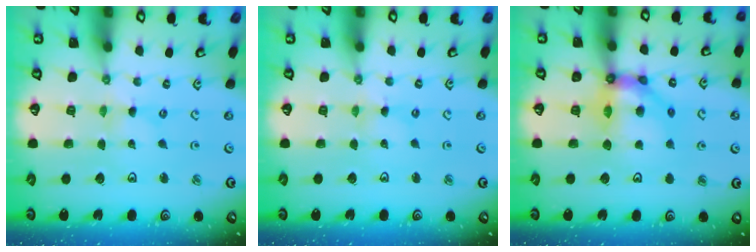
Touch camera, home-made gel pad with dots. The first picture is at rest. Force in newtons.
{"total": 0.7, "press": 0.7, "slide": 0.1}
{"total": 11.2, "press": 11.0, "slide": 2.2}